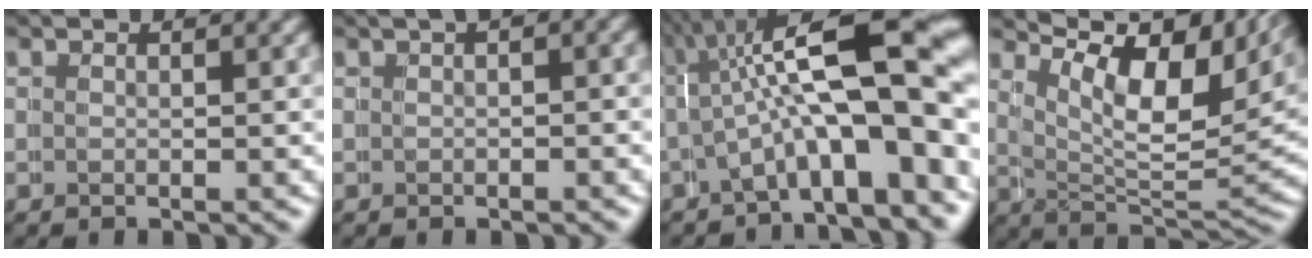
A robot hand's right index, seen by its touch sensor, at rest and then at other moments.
{"total": 1.8, "force": [0.4, 1.1, 1.3], "torque": [-0.007, 0.015, -0.003]}
{"total": 11.1, "force": [1.5, 4.5, 10.1], "torque": [-0.164, 0.004, 0.018]}
{"total": 13.5, "force": [8.1, 5.8, 9.2], "torque": [-0.138, 0.022, 0.109]}